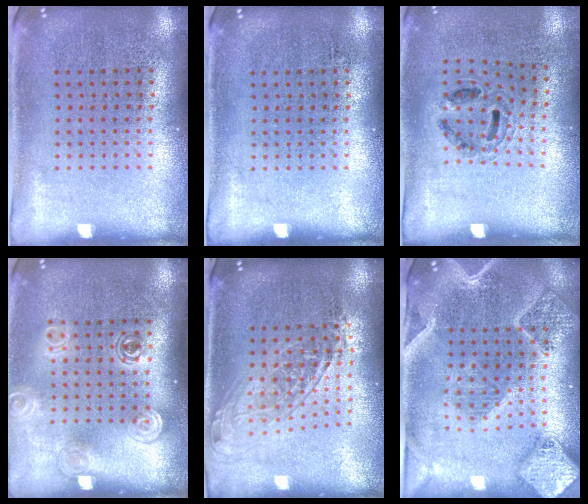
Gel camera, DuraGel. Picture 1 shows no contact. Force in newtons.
{"total": 0.0}
{"total": 0.9, "press": 0.8, "slide": 0.5}
{"total": 1.4, "press": 1.2, "slide": 0.8}
{"total": 1.5, "press": 1.2, "slide": 0.9}
{"total": 2.9, "press": 2.5, "slide": 1.4}